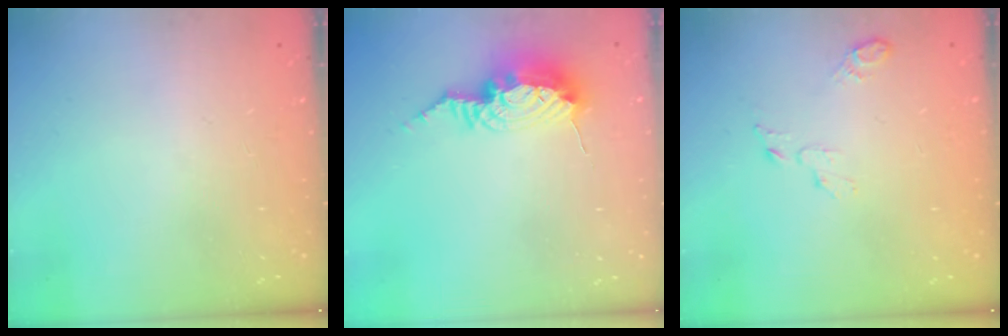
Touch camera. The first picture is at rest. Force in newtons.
{"total": 10.8, "press": 10.7, "slide": 1.2}
{"total": 4.3, "press": 4.3, "slide": 0.5}